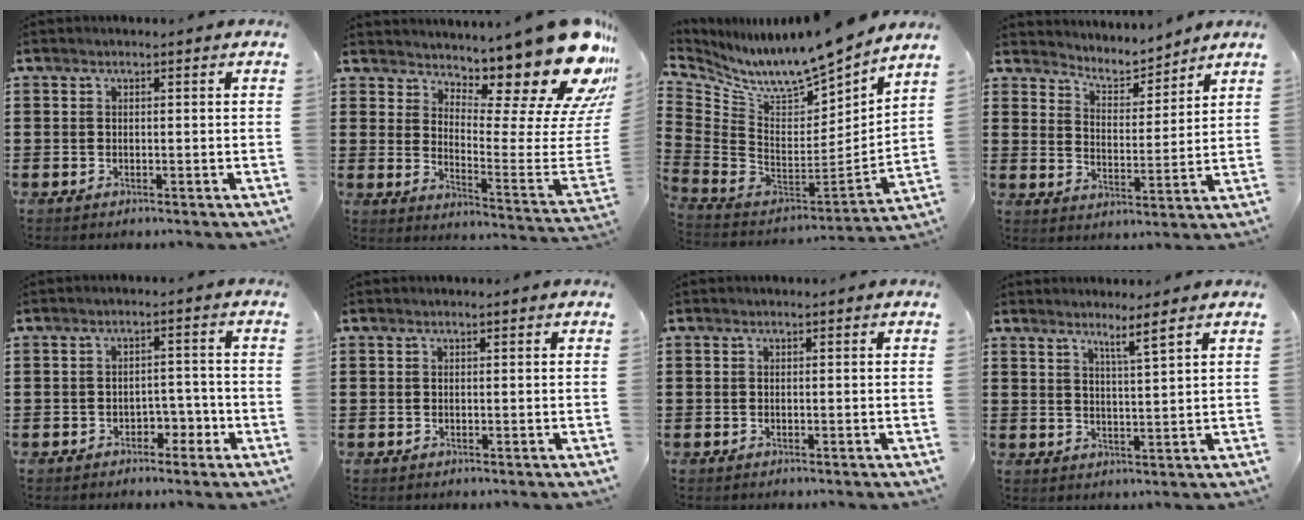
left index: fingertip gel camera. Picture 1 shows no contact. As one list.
[{"total": 15.7, "force": [11.5, 2.9, 10.2], "torque": [-0.139, -0.105, 0.183]}, {"total": 9.2, "force": [8.6, 1.0, 3.1], "torque": [-0.085, -0.086, 0.141]}, {"total": 4.5, "force": [4.4, 1.0, 0.5], "torque": [-0.036, -0.030, 0.073]}, {"total": 3.2, "force": [-2.2, 1.7, 1.6], "torque": [-0.033, 0.006, -0.046]}, {"total": 0.0}, {"total": 0.0}, {"total": 3.2, "force": [2.7, -0.9, 1.6], "torque": [-0.037, -0.010, 0.045]}]